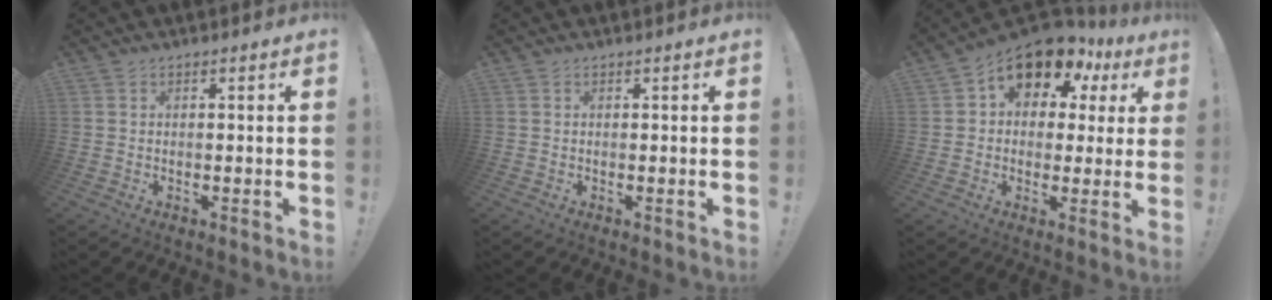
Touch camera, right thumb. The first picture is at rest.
{"total": 0.0}
{"total": 12.0, "force": [8.2, 6.6, 5.9], "torque": [-0.087, -0.063, 0.146]}